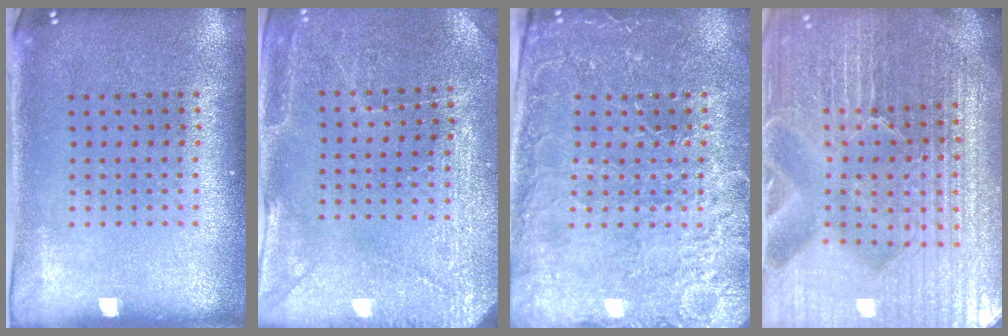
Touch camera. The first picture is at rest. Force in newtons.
{"total": 2.9, "press": 2.8, "slide": 0.3}
{"total": 3.4, "press": 3.3, "slide": 0.7}
{"total": 6.7, "press": 5.9, "slide": 3.2}